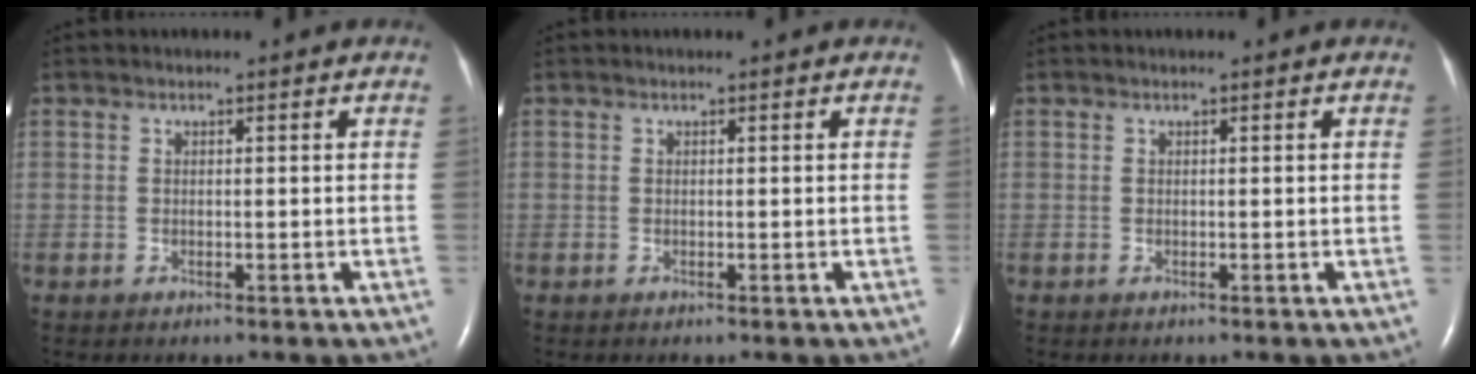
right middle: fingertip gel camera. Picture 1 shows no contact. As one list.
[{"total": 0.0}, {"total": 0.0}]